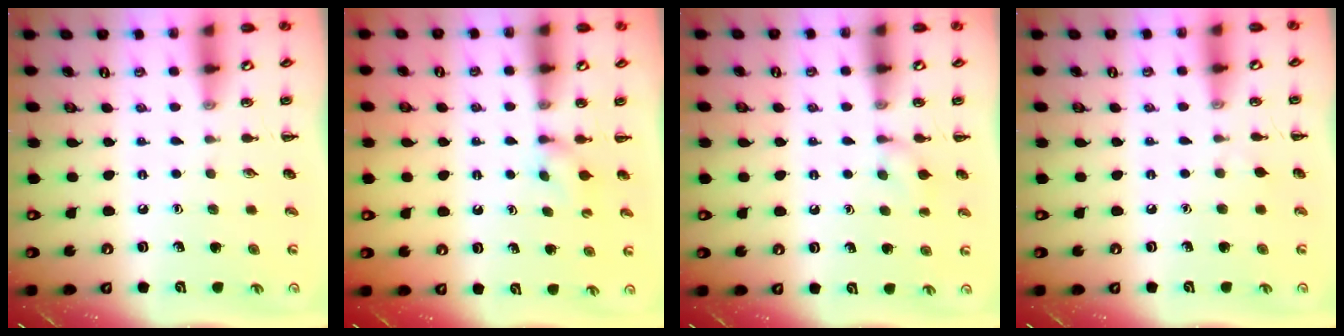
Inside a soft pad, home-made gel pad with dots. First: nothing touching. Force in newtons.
{"total": 2.7, "press": 2.4, "slide": 1.2}
{"total": 6.0, "press": 5.8, "slide": 1.6}
{"total": 2.4, "press": 2.3, "slide": 0.9}